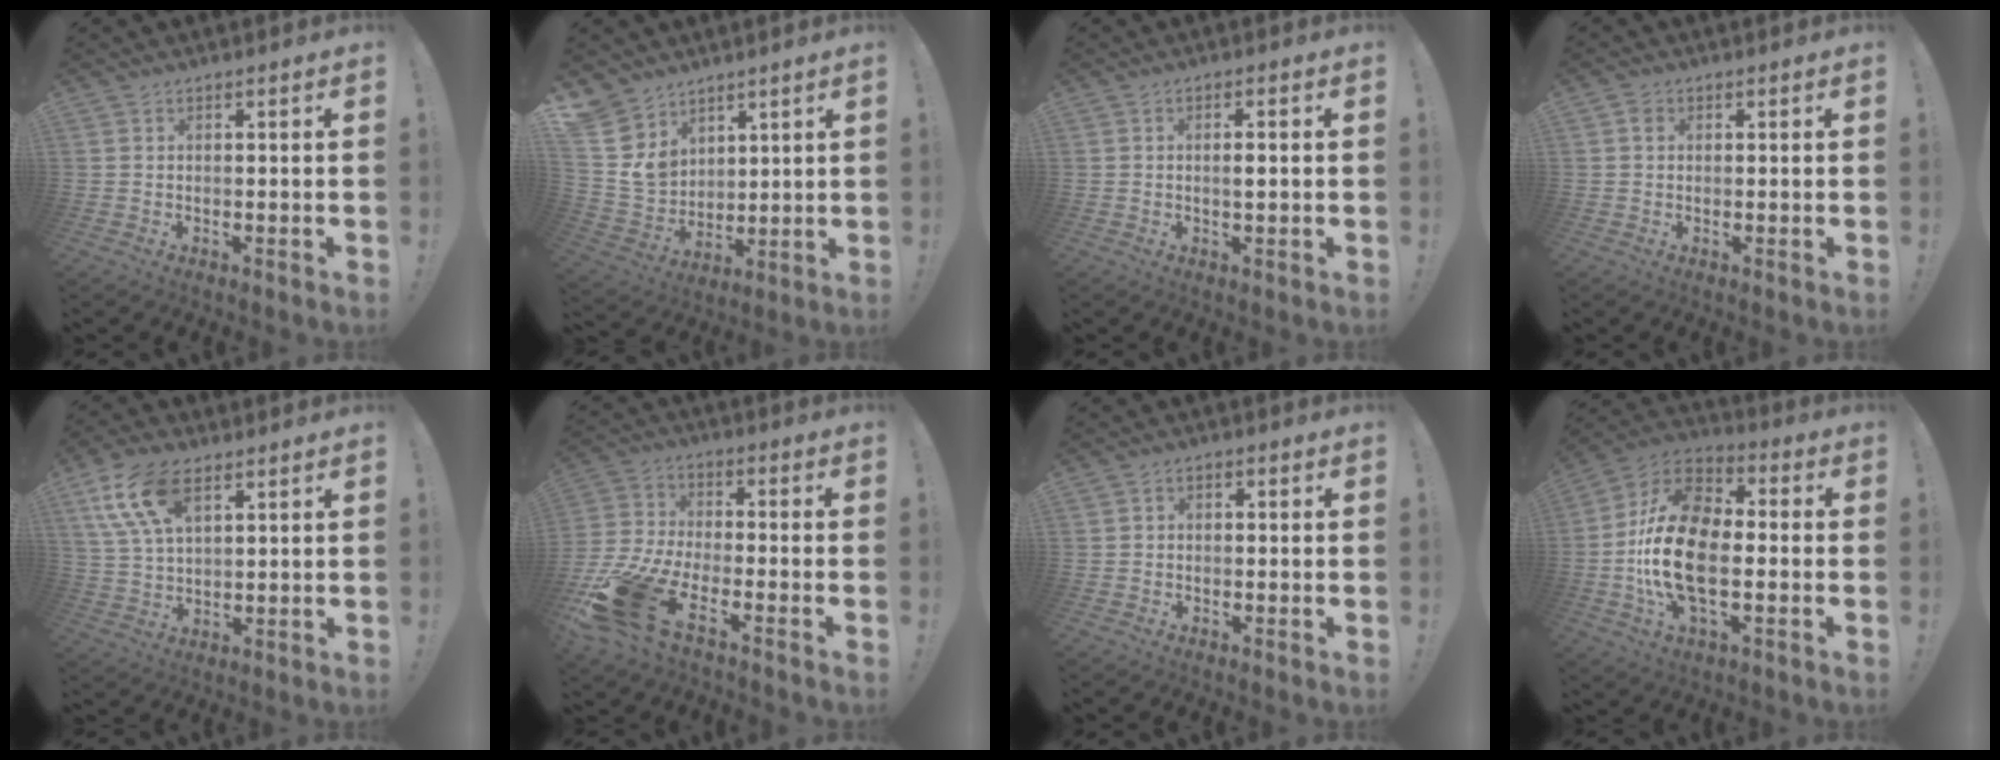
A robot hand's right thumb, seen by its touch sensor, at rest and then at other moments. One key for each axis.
{"total": 10.2, "fx": 5.7, "fy": 8.3, "fz": 1.5, "tx": -0.039, "ty": -0.051, "tz": 0.125}
{"total": 2.5, "fx": -0.1, "fy": 0.6, "fz": 2.4, "tx": -0.029, "ty": -0.004, "tz": -0.007}
{"total": 1.5, "fx": 0.4, "fy": 1.3, "fz": 0.7, "tx": -0.005, "ty": 0.000, "tz": 0.006}
{"total": 13.8, "fx": 6.4, "fy": 7.2, "fz": 9.8, "tx": -0.188, "ty": -0.014, "tz": 0.120}
{"total": 16.7, "fx": -9.5, "fy": 6.9, "fz": 11.9, "tx": -0.246, "ty": 0.043, "tz": -0.164}
{"total": 1.8, "fx": -1.1, "fy": 1.1, "fz": 0.8, "tx": -0.012, "ty": 0.007, "tz": -0.021}
{"total": 20.9, "fx": -2.5, "fy": 11.9, "fz": 17.0, "tx": -0.321, "ty": 0.021, "tz": -0.038}